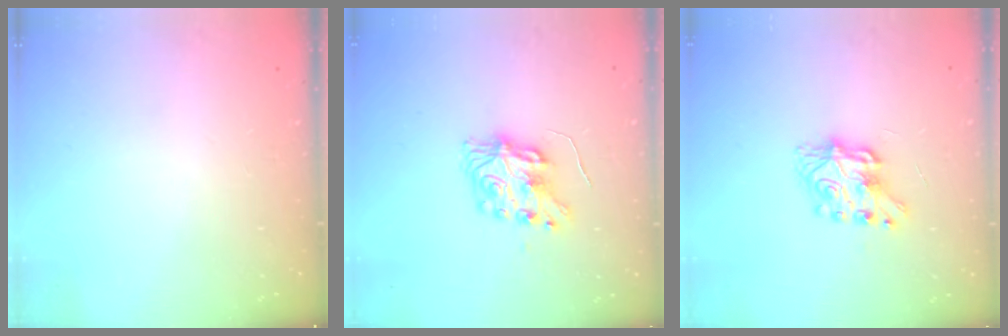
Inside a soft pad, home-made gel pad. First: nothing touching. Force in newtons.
{"total": 8.1, "press": 8.1, "slide": 0.2}
{"total": 7.9, "press": 7.9, "slide": 0.3}